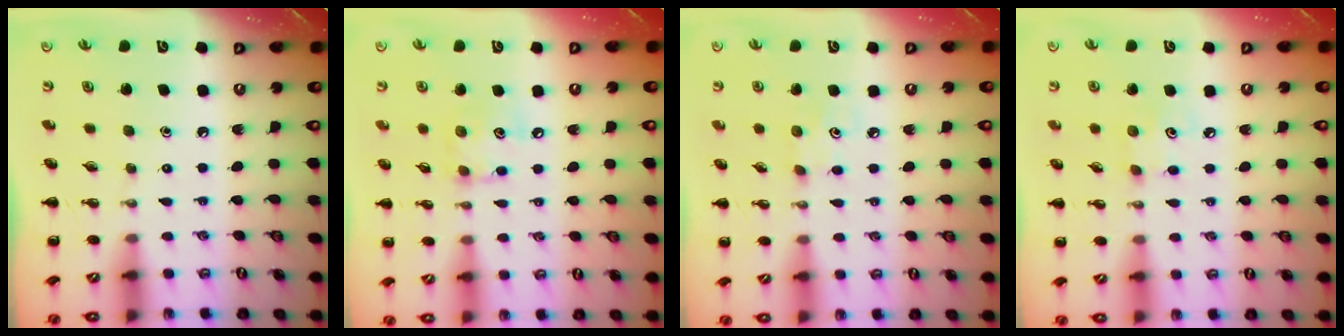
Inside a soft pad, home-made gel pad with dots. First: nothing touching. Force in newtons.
{"total": 7.3, "press": 7.3, "slide": 0.7}
{"total": 2.9, "press": 2.8, "slide": 0.8}
{"total": 4.4, "press": 4.3, "slide": 0.9}